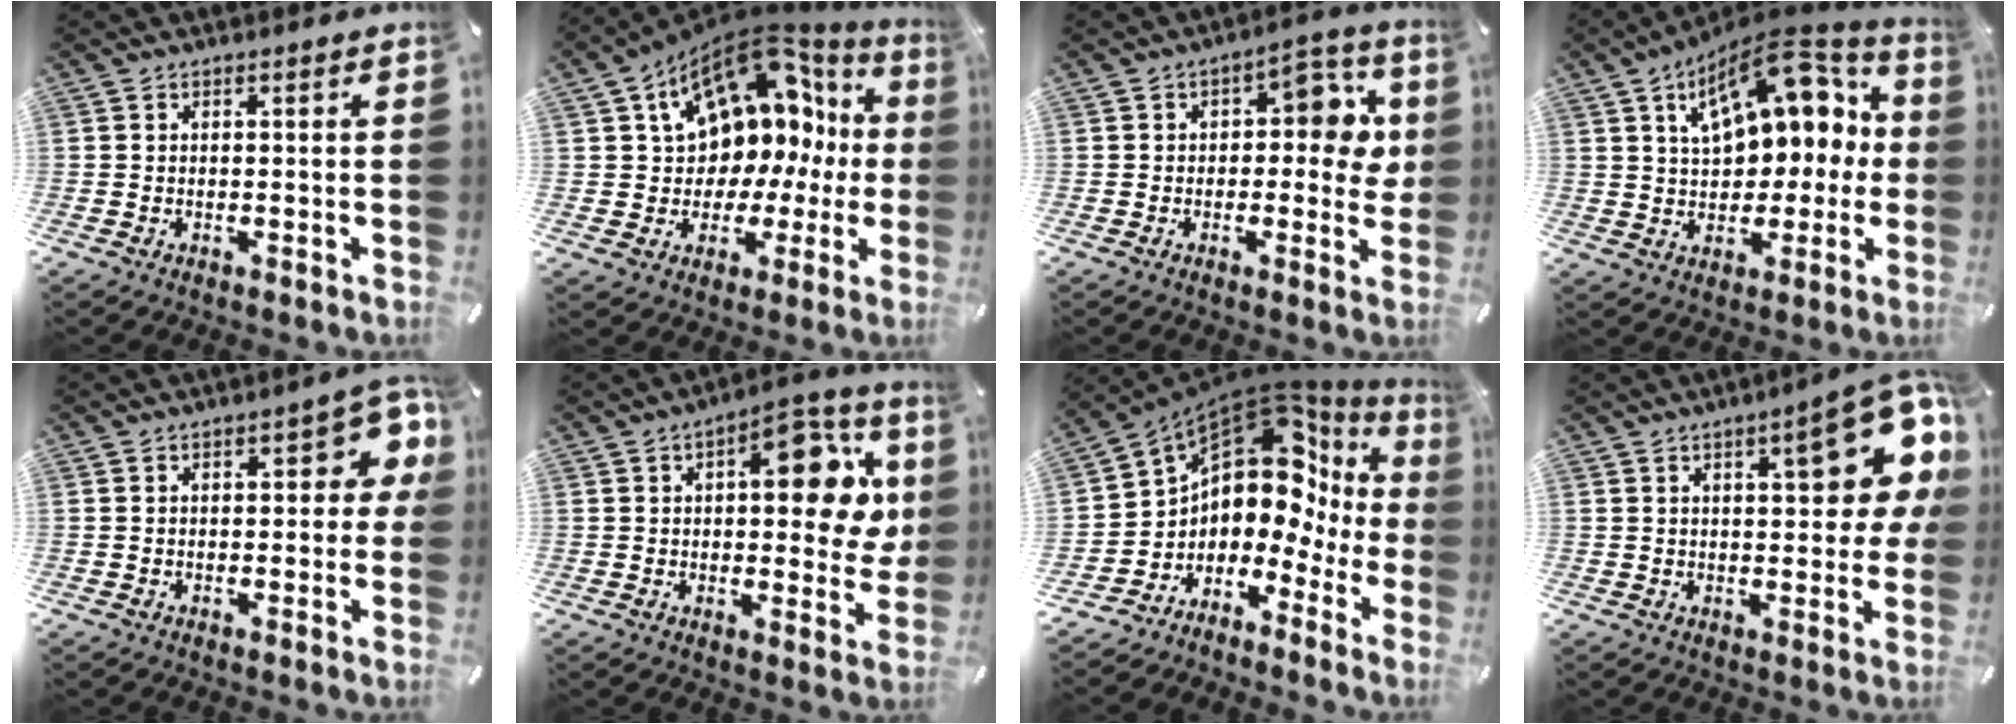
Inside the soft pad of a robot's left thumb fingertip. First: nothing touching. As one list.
[{"total": 14.9, "force": [7.5, 10.3, 7.9], "torque": [-0.117, -0.072, 0.127]}, {"total": 9.9, "force": [1.9, 5.5, 8.0], "torque": [-0.096, -0.008, 0.025]}, {"total": 17.7, "force": [7.9, 10.1, 12.1], "torque": [-0.188, -0.037, 0.138]}, {"total": 8.8, "force": [1.7, 4.1, 7.6], "torque": [-0.094, -0.003, 0.022]}, {"total": 16.6, "force": [4.3, 7.8, 14.0], "torque": [-0.161, -0.020, 0.063]}, {"total": 13.9, "force": [7.1, 8.3, 8.7], "torque": [-0.150, -0.082, 0.112]}, {"total": 17.4, "force": [5.6, 6.2, 15.2], "torque": [-0.186, -0.022, 0.084]}]